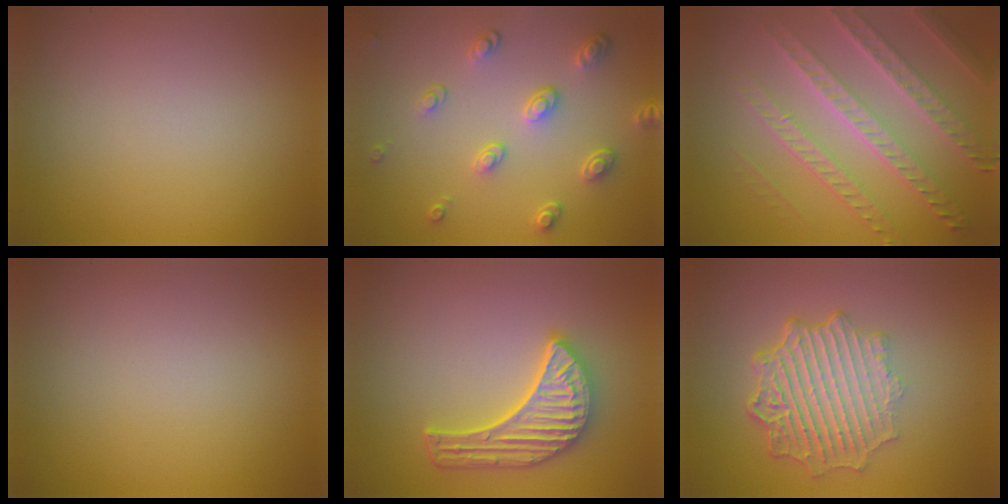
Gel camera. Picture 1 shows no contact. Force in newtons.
{"total": 3.6, "press": 2.9, "slide": 2.1}
{"total": 7.4, "press": 5.3, "slide": 5.2}
{"total": 0.0}
{"total": 5.6, "press": 4.5, "slide": 3.3}
{"total": 7.2, "press": 5.2, "slide": 4.9}